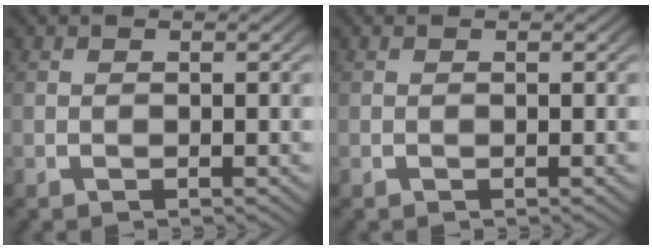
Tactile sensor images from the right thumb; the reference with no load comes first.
{"total": 0.0}